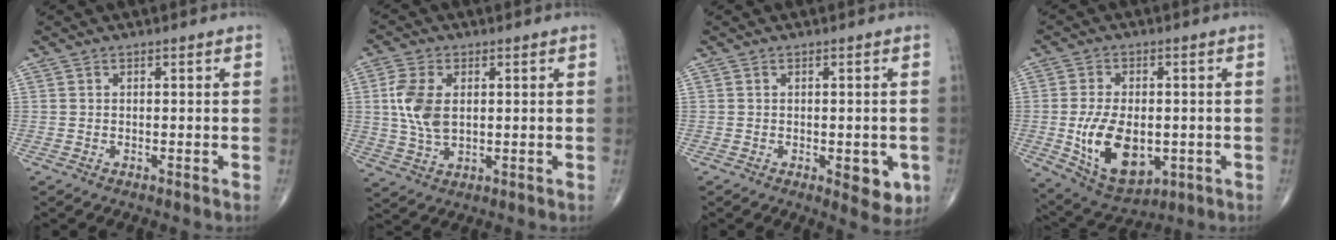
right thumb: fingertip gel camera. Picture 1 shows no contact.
{"total": 8.4, "force": [1.3, 4.9, 6.6], "torque": [-0.141, -0.003, 0.029]}
{"total": 5.5, "force": [-1.6, 2.5, 4.7], "torque": [-0.037, -0.007, -0.014]}
{"total": 14.1, "force": [-2.2, 8.3, 11.2], "torque": [-0.178, -0.009, -0.018]}